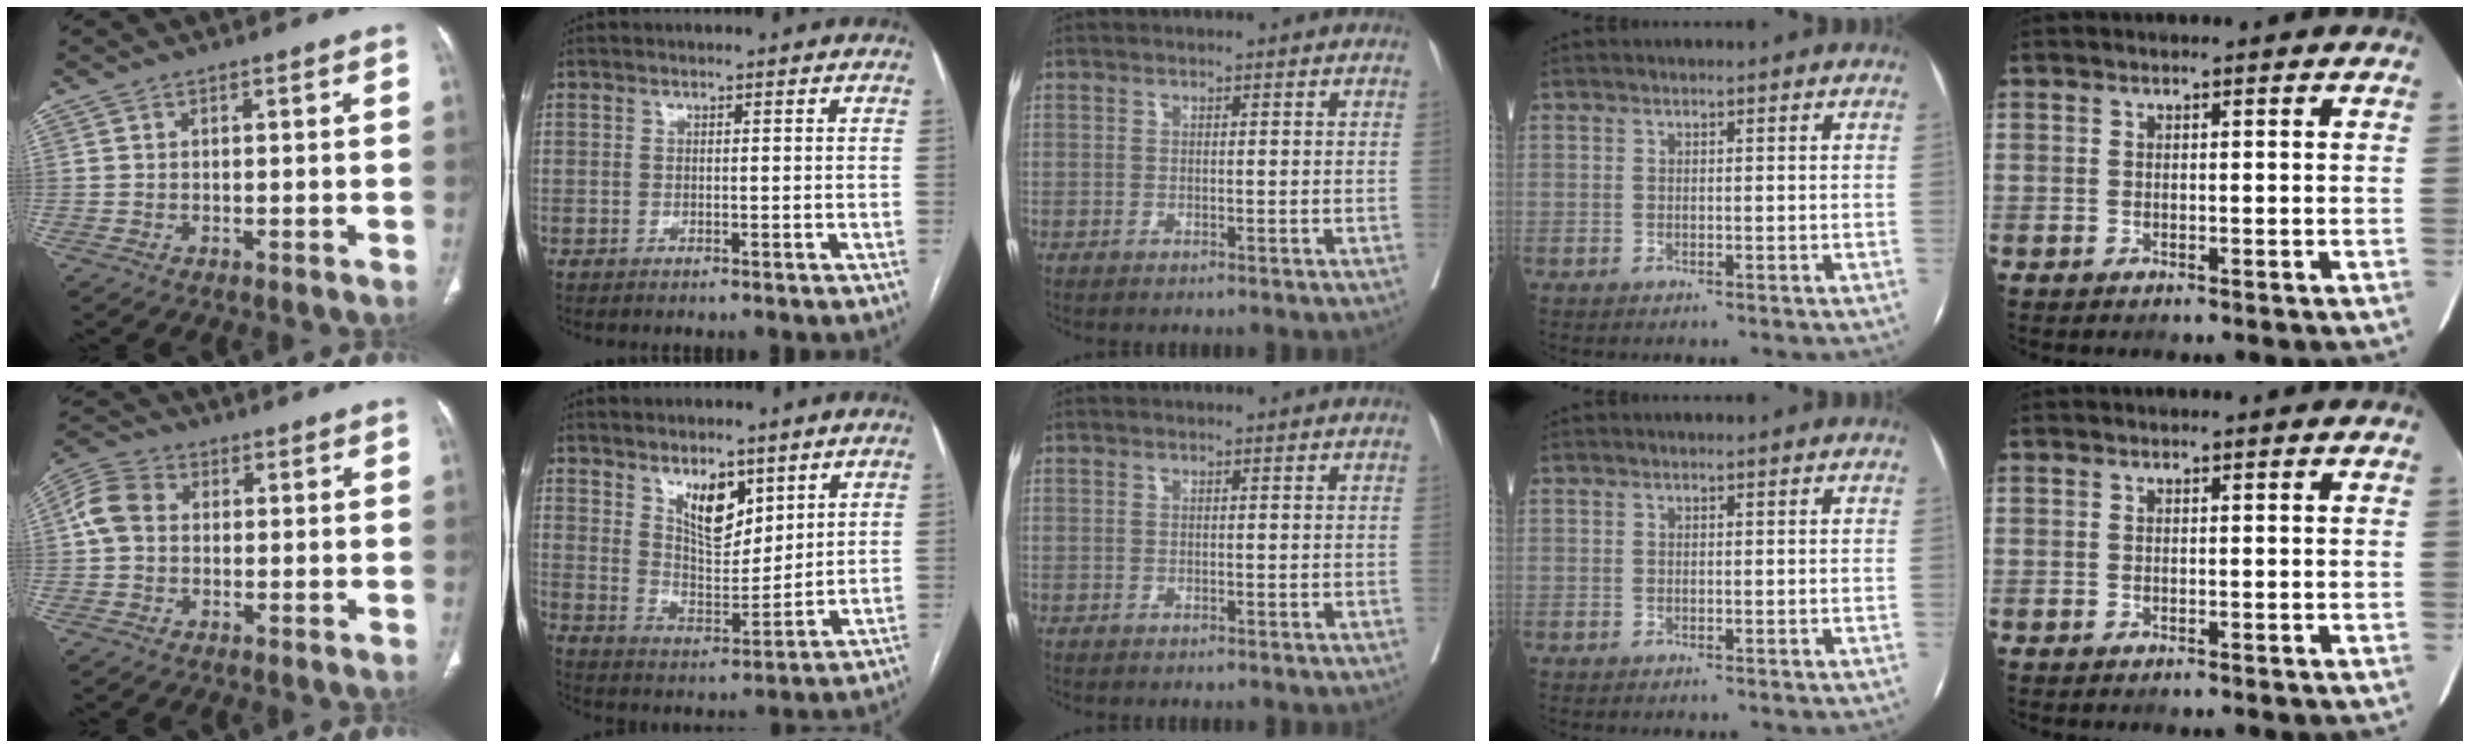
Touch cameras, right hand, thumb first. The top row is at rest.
{"thumb": {"total": 6.8, "force": [0.4, 5.4, 4.1], "torque": [-0.081, 0.021, 0.000]}, "index": {"total": 8.1, "force": [4.7, 3.6, 5.6], "torque": [-0.097, -0.007, 0.092]}}